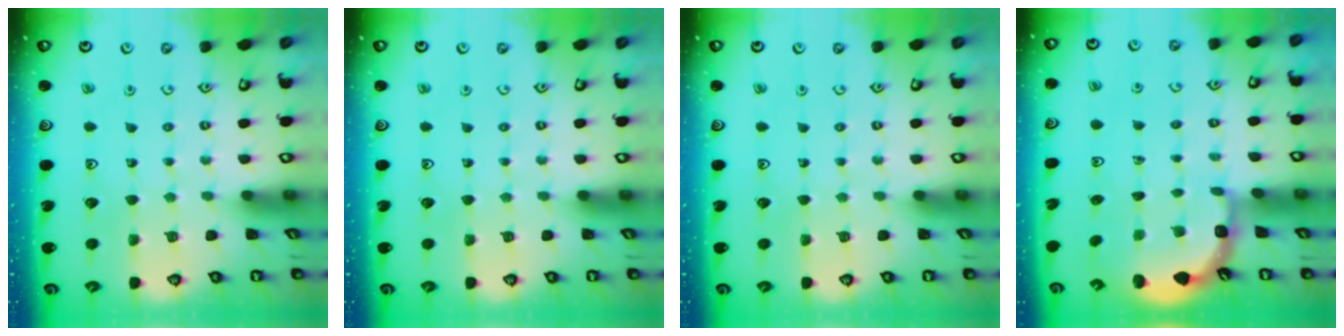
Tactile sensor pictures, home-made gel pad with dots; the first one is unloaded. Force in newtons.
{"total": 0.0}
{"total": 0.0}
{"total": 2.1, "press": 1.9, "slide": 0.9}